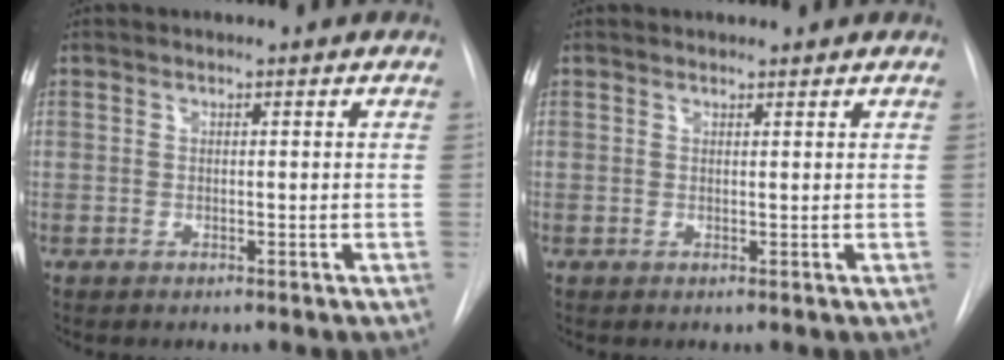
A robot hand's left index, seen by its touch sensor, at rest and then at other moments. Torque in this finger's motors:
{"motor_torque": [0.33, -0.31, 0.00, 0.02]}